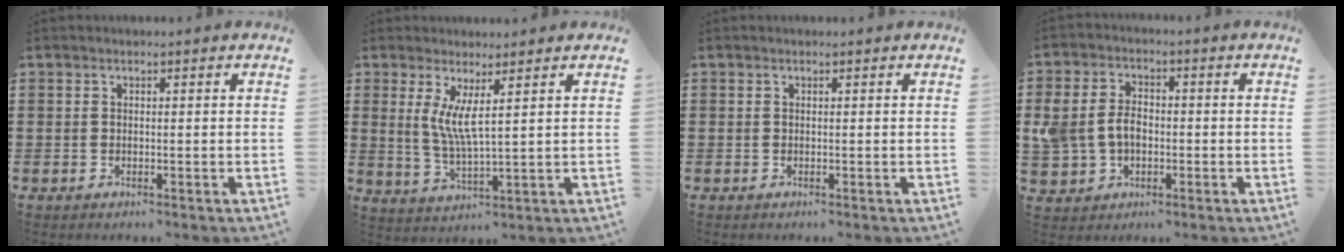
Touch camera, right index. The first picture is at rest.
{"total": 5.1, "force": [2.1, 0.5, 4.6], "torque": [-0.097, -0.005, 0.037]}
{"total": 0.0}
{"total": 5.6, "force": [-0.5, 4.1, 3.8], "torque": [-0.099, 0.003, -0.015]}